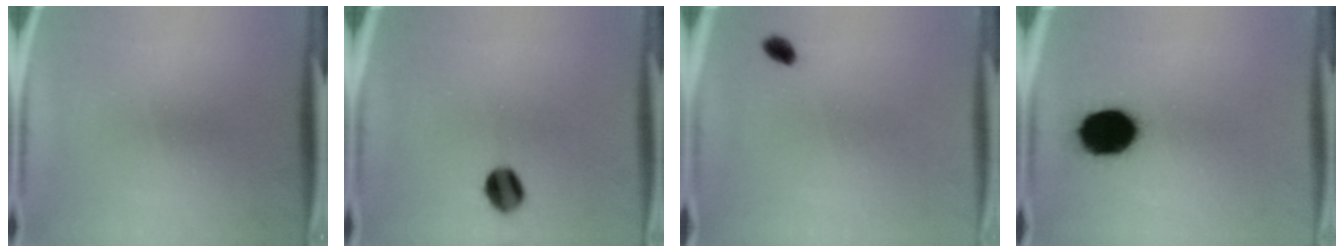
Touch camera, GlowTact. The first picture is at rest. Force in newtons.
{"total": 6.2}
{"total": 1.9}
{"total": 13.9}